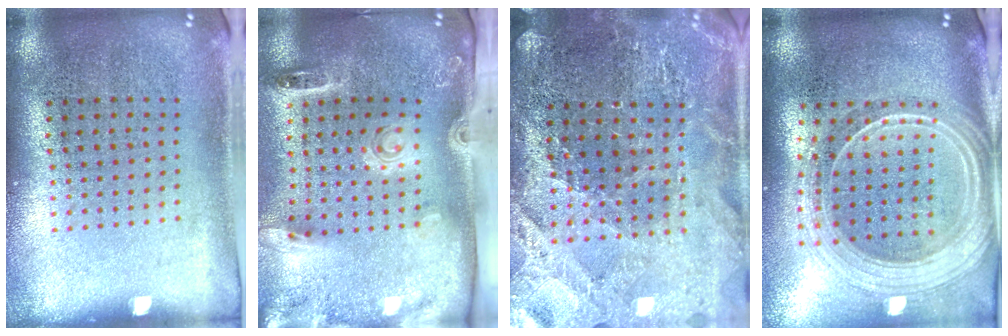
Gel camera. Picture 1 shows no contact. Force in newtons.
{"total": 2.8, "press": 1.9, "slide": 2.0}
{"total": 3.0, "press": 2.9, "slide": 0.4}
{"total": 2.6, "press": 2.2, "slide": 1.4}